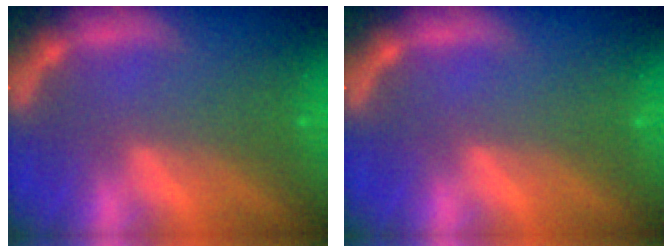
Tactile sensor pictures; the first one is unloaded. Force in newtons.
{"total": 0.0}